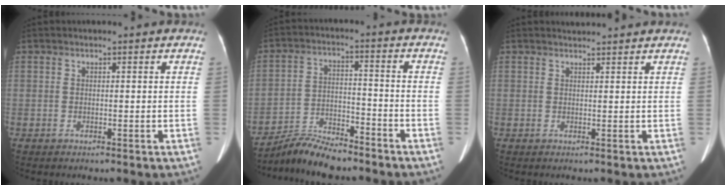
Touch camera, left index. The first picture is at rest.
{"total": 8.4, "force": [-8.0, 1.3, 2.3], "torque": [-0.048, -0.004, -0.139]}
{"total": 1.9, "force": [1.9, -0.1, 0.1], "torque": [-0.007, 0.014, 0.032]}